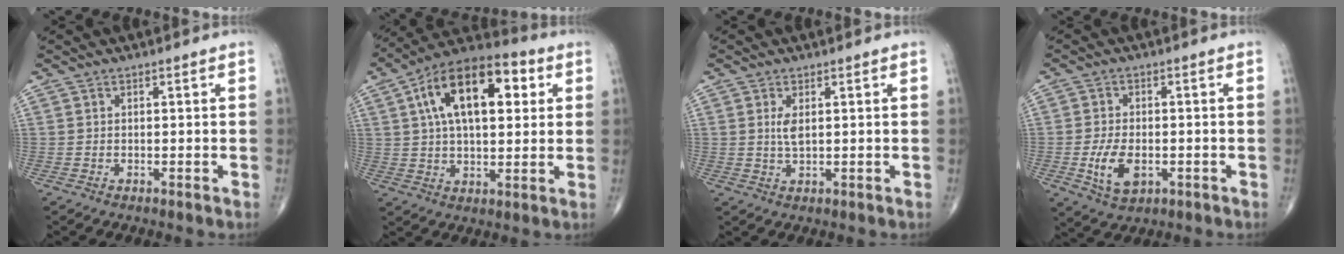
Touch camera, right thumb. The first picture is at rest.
{"total": 19.2, "force": [5.6, 9.8, 15.6], "torque": [-0.235, 0.015, 0.081]}
{"total": 2.7, "force": [0.7, 1.1, 2.4], "torque": [-0.049, -0.005, 0.017]}
{"total": 7.2, "force": [-1.9, 4.1, 5.6], "torque": [-0.102, -0.001, -0.026]}